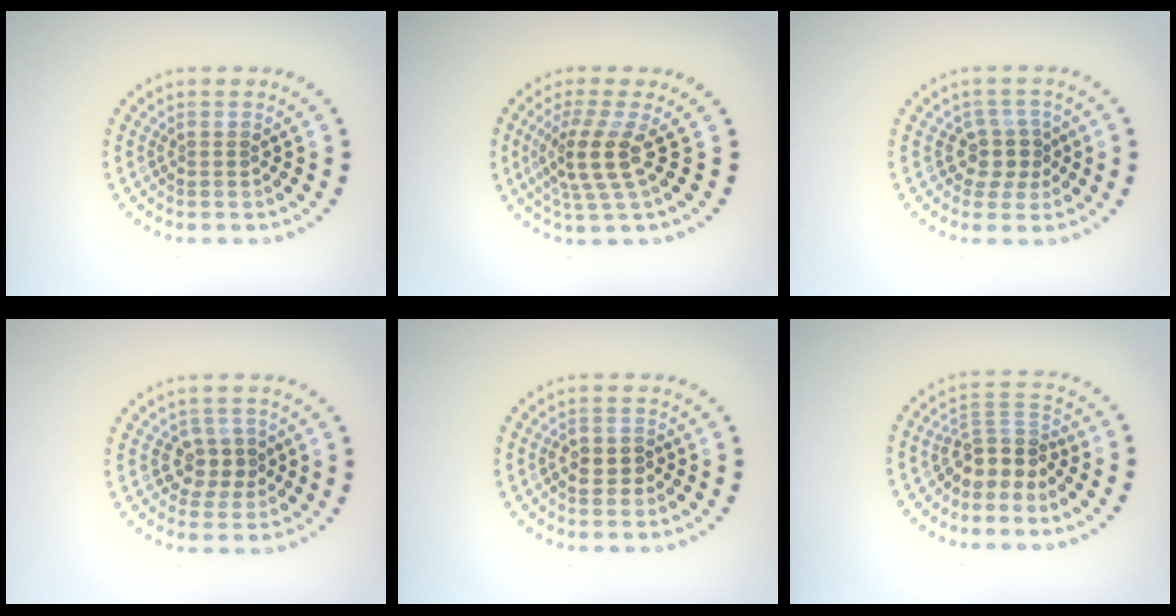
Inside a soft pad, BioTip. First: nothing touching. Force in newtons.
{"total": 3.6, "press": 2.6, "slide": 2.4}
{"total": 2.5, "press": 2.0, "slide": 1.6}
{"total": 2.9, "press": 2.7, "slide": 1.0}
{"total": 1.7, "press": 1.5, "slide": 0.6}
{"total": 3.5, "press": 2.5, "slide": 2.4}